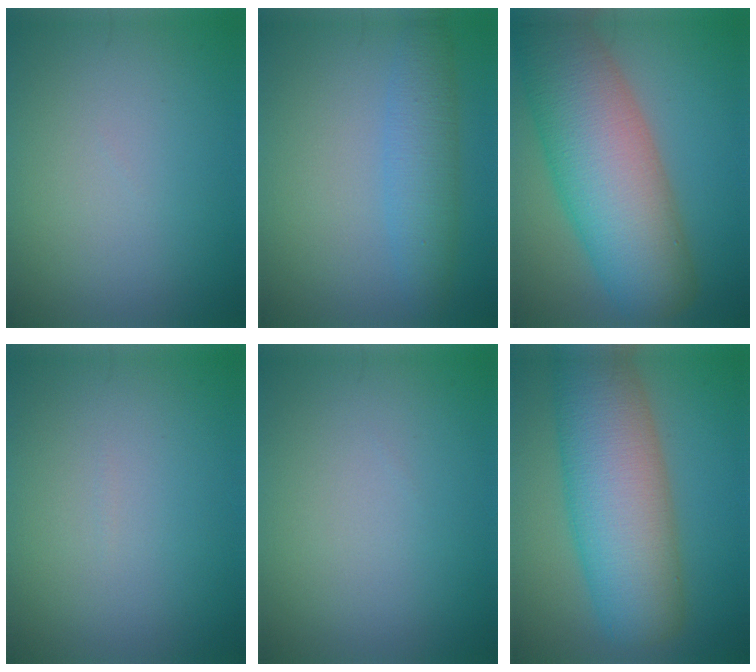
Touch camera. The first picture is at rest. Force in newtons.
{"total": 3.8, "press": 3.8, "slide": 0.2}
{"total": 12.3, "press": 12.3, "slide": 0.4}
{"total": 0.0}
{"total": 0.0}
{"total": 11.0, "press": 11.0, "slide": 0.7}